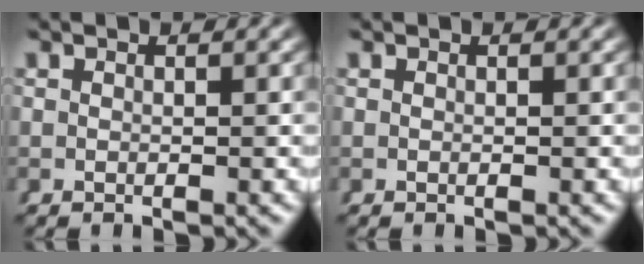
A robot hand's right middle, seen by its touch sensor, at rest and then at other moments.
{"total": 0.0}